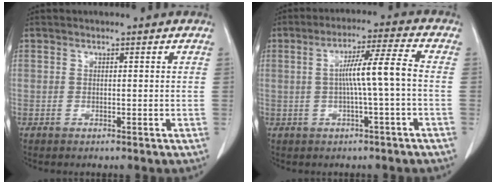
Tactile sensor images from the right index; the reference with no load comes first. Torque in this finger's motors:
{"motor_torque": [1.23, -0.17, 0.63, 0.17]}